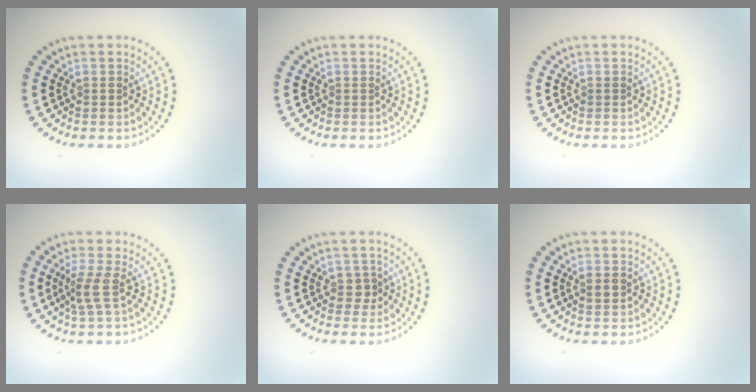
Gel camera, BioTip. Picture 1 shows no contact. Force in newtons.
{"total": 0.0}
{"total": 0.0}
{"total": 2.3, "press": 1.7, "slide": 1.5}
{"total": 1.2, "press": 1.0, "slide": 0.7}
{"total": 1.0, "press": 1.0, "slide": 0.1}